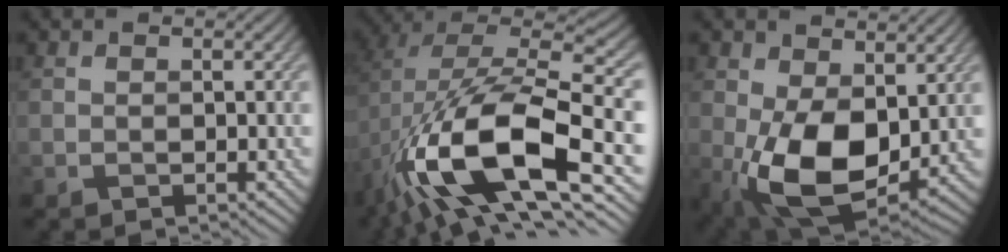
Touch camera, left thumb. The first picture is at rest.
{"total": 17.0, "force": [-4.6, 8.2, 14.2], "torque": [-0.283, -0.013, -0.080]}
{"total": 12.3, "force": [-0.4, 7.4, 9.9], "torque": [-0.203, -0.022, -0.003]}